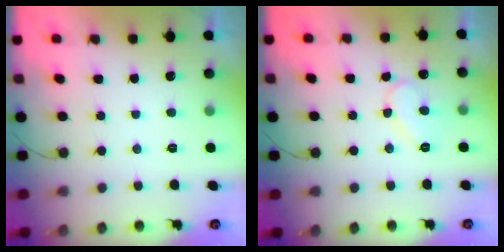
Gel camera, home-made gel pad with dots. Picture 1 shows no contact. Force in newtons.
{"total": 8.7, "press": 8.6, "slide": 0.8}